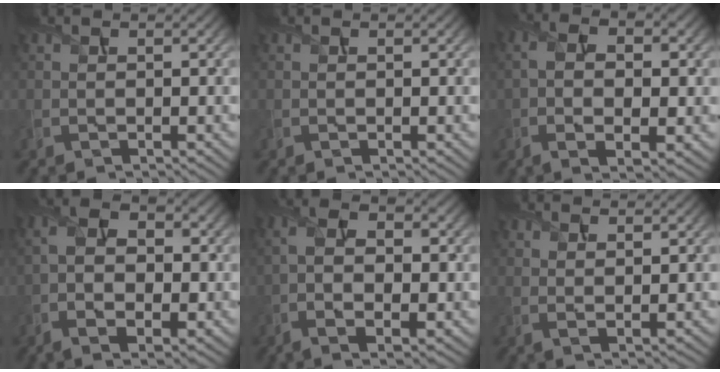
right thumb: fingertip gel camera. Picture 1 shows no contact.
{"total": 0.0}
{"total": 7.6, "force": [-0.7, 3.7, 6.6], "torque": [-0.133, -0.008, -0.004]}
{"total": 8.6, "force": [-0.9, 5.2, 6.9], "torque": [-0.141, -0.007, -0.009]}
{"total": 8.3, "force": [-0.7, 4.3, 7.1], "torque": [-0.144, -0.006, -0.007]}
{"total": 2.3, "force": [1.4, 0.5, 1.8], "torque": [-0.037, -0.006, 0.029]}